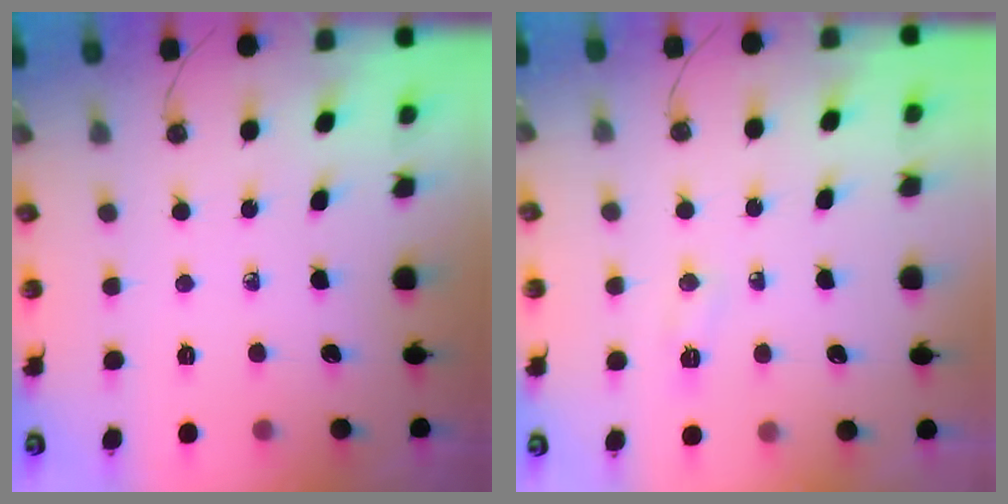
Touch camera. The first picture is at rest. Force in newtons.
{"total": 4.4, "press": 4.4, "slide": 0.5}